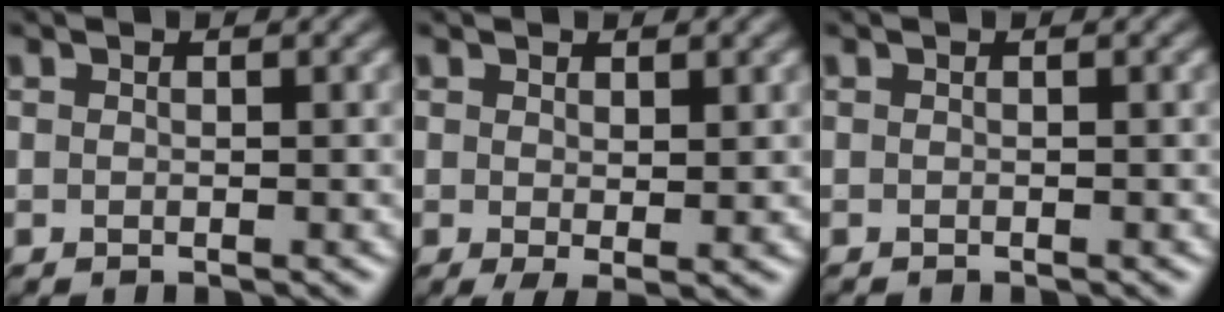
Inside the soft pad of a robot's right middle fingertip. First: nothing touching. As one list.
[{"total": 1.4, "force": [0.2, 0.4, 1.3], "torque": [-0.022, -0.005, 0.007]}, {"total": 1.0, "force": [-1.0, 0.1, 0.3], "torque": [0.008, -0.003, -0.015]}]